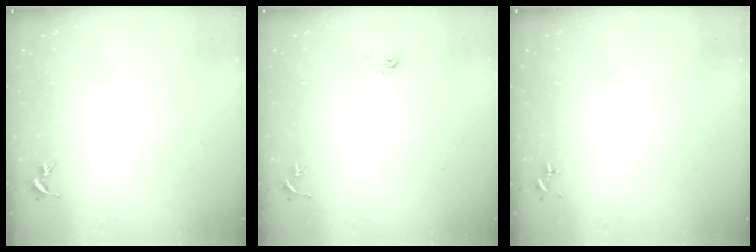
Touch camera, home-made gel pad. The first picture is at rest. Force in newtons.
{"total": 3.6, "press": 2.9, "slide": 2.0}
{"total": 0.0}